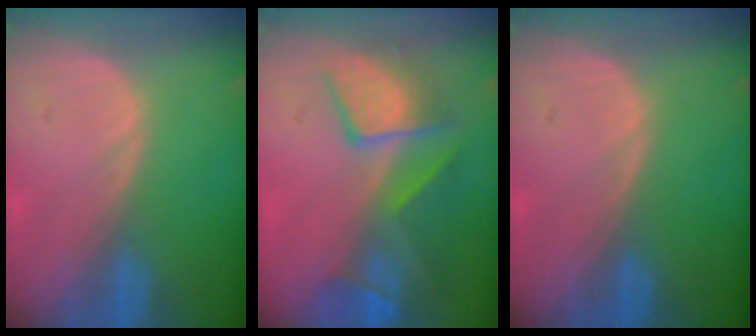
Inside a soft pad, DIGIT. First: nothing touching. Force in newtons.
{"total": 9.8, "press": 8.5, "slide": 5.0}
{"total": 0.0}